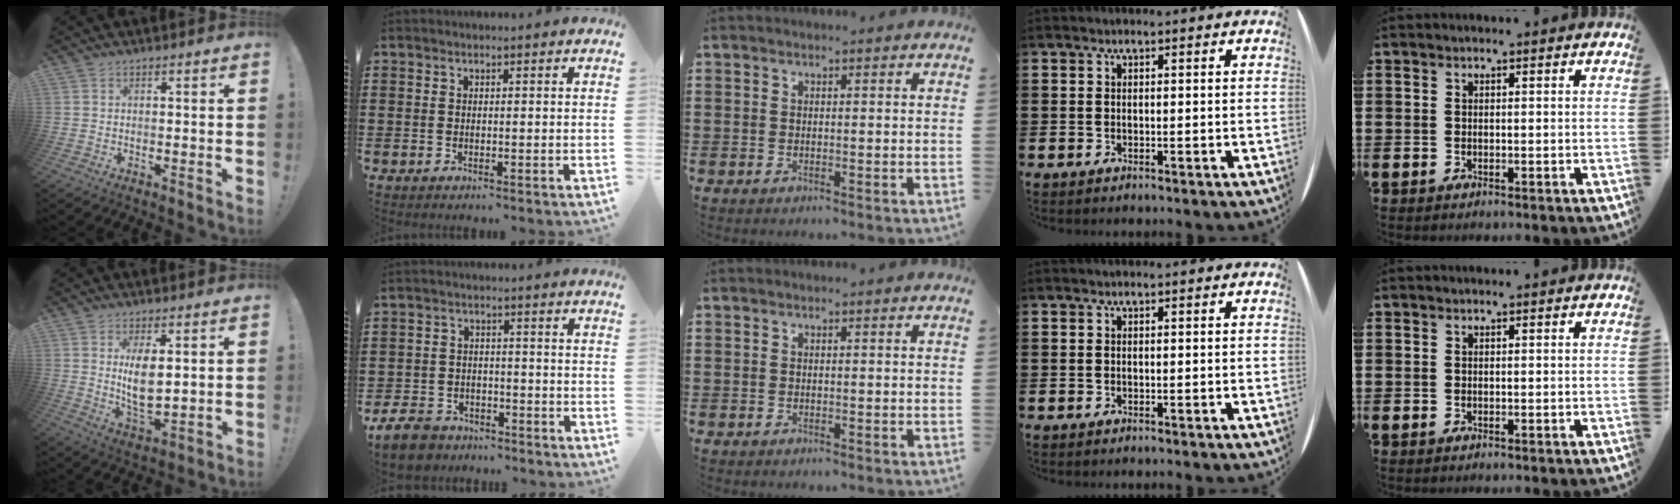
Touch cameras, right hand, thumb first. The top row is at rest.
{"thumb": {"total": 8.9, "force": [2.4, 4.0, 7.6], "torque": [-0.140, -0.021, 0.038]}, "index": {"total": 5.4, "force": [-4.9, 1.7, 1.4], "torque": [-0.042, 0.008, -0.100]}}